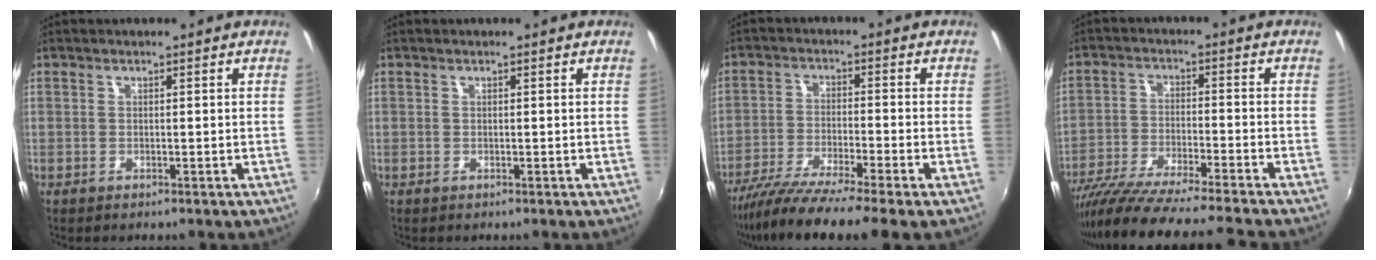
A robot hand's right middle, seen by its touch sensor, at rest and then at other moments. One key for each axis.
{"total": 0.0}
{"total": 11.8, "fx": -9.5, "fy": -0.9, "fz": 6.9, "tx": -0.142, "ty": -0.041, "tz": -0.165}
{"total": 17.4, "fx": -15.3, "fy": -1.2, "fz": 8.1, "tx": -0.157, "ty": -0.043, "tz": -0.260}